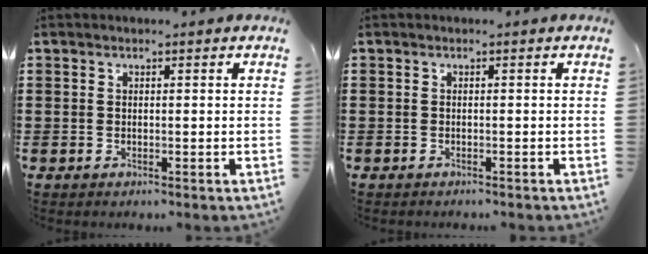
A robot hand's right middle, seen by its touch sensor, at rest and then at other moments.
{"total": 0.6, "force": [-0.5, 0.1, -0.1], "torque": [0.000, 0.000, -0.012]}